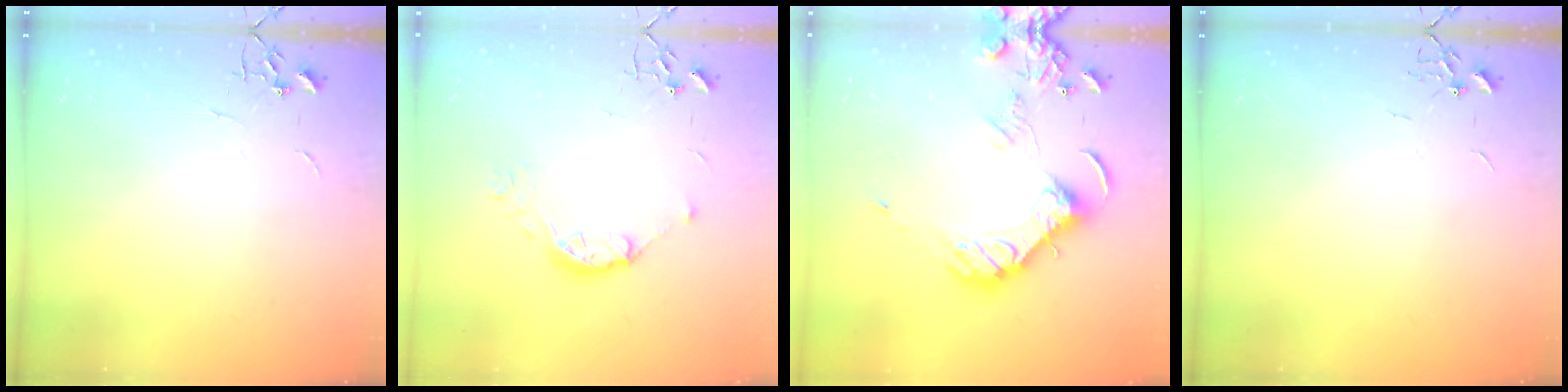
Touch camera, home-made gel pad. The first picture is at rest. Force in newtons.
{"total": 8.8, "press": 8.8, "slide": 0.5}
{"total": 15.3, "press": 15.2, "slide": 2.3}
{"total": 0.0}